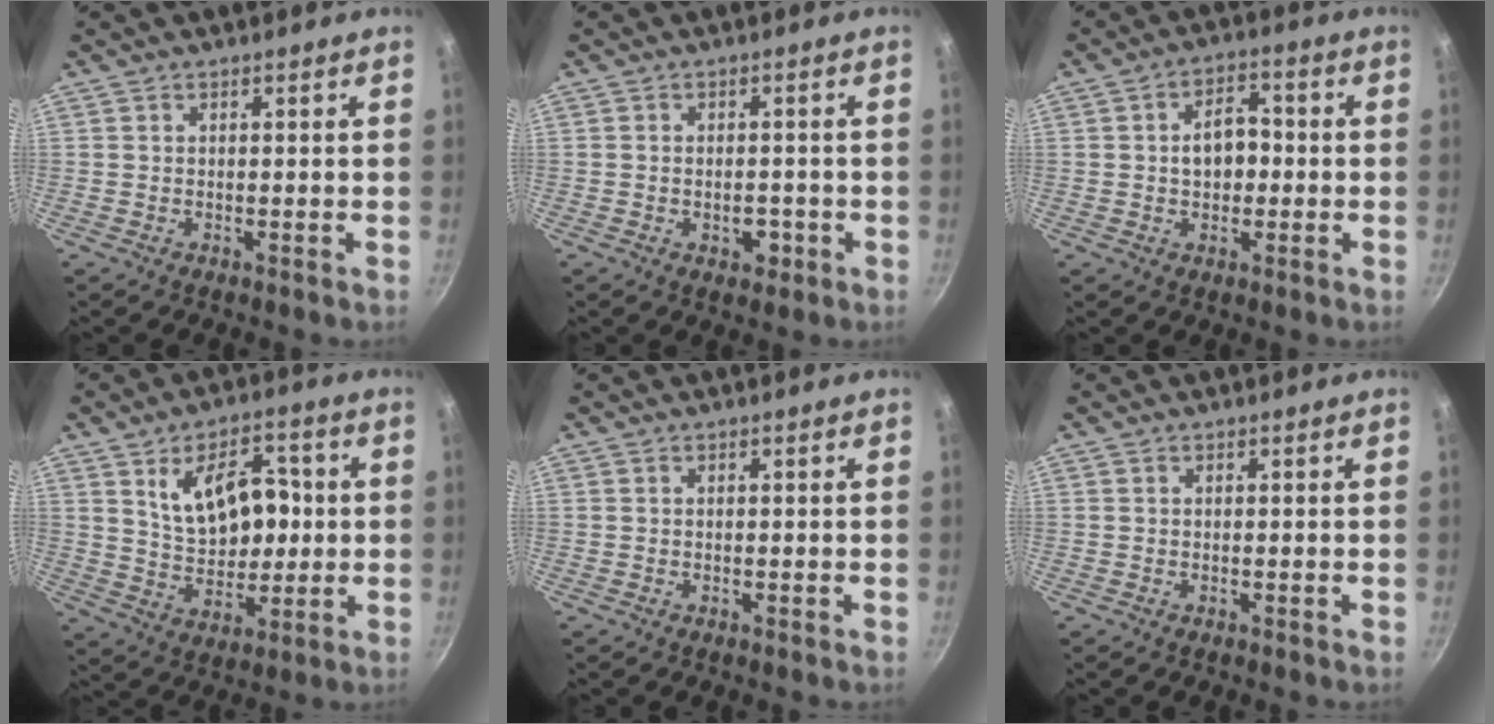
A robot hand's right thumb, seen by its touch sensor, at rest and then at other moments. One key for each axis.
{"total": 3.5, "fx": -1.3, "fy": 2.2, "fz": 2.3, "tx": -0.018, "ty": 0.008, "tz": -0.015}
{"total": 7.0, "fx": -0.2, "fy": 4.8, "fz": 5.0, "tx": -0.050, "ty": 0.016, "tz": -0.008}
{"total": 14.0, "fx": 2.7, "fy": 8.9, "fz": 10.5, "tx": -0.122, "ty": -0.009, "tz": 0.054}
{"total": 0.0}
{"total": 0.0}